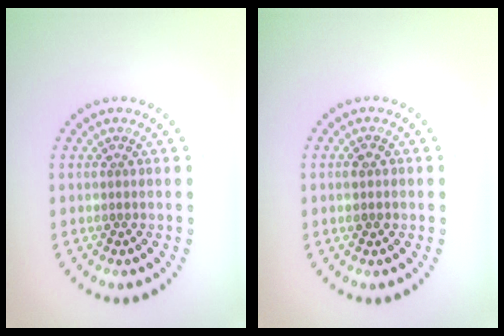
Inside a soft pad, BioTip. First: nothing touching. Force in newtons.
{"total": 1.0, "press": 1.0, "slide": 0.1}